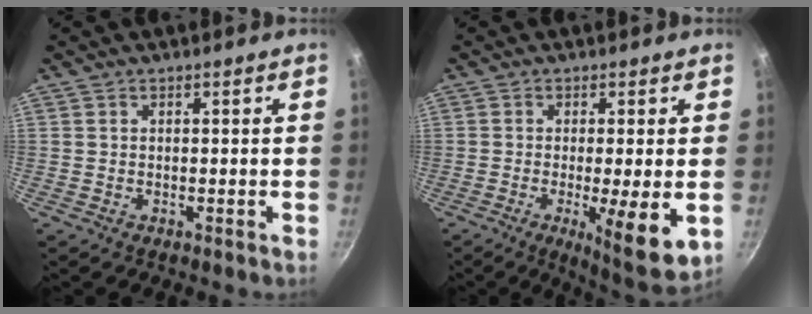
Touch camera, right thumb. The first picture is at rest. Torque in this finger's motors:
{"motor_torque": [-0.01, 0.48, -0.10, 0.10, 0.10]}